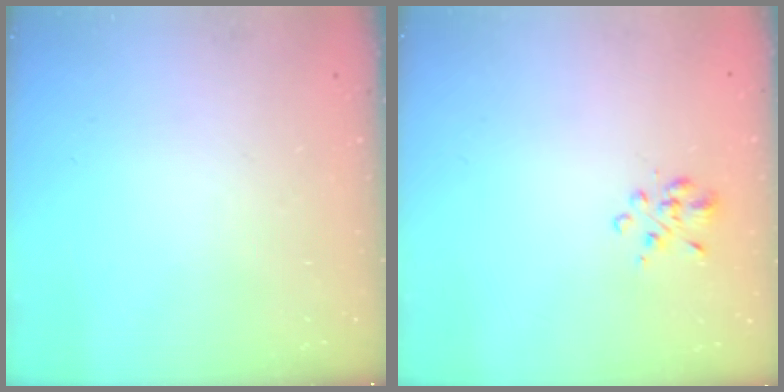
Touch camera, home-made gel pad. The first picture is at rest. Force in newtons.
{"total": 2.2, "press": 1.9, "slide": 1.1}